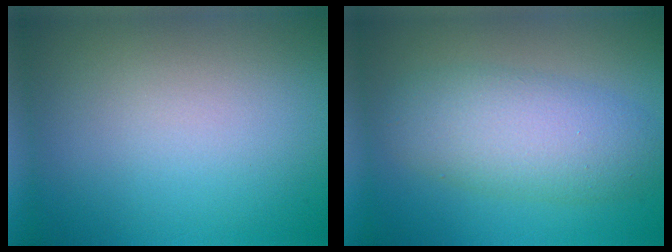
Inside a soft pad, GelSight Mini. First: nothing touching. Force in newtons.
{"total": 5.7, "press": 5.7, "slide": 0.1}